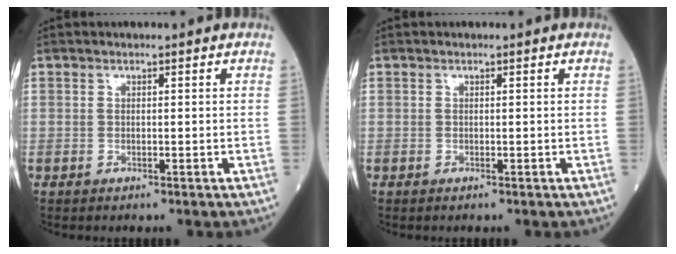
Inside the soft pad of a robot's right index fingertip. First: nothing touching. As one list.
[{"total": 0.0}]